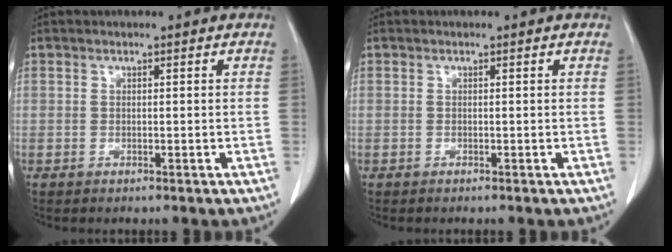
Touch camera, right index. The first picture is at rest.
{"total": 0.0}